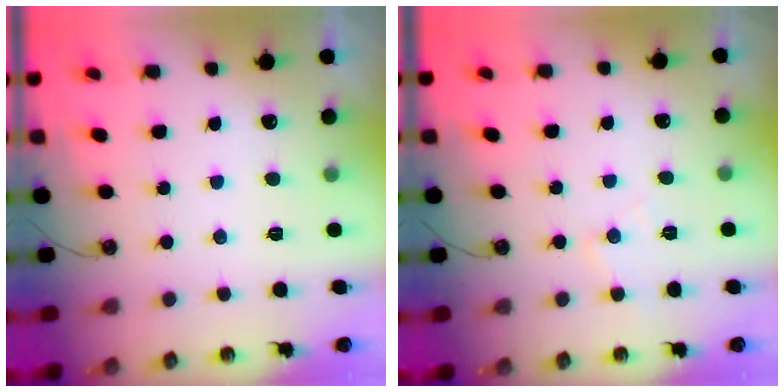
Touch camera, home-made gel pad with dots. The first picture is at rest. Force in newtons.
{"total": 5.6, "press": 5.6, "slide": 0.4}